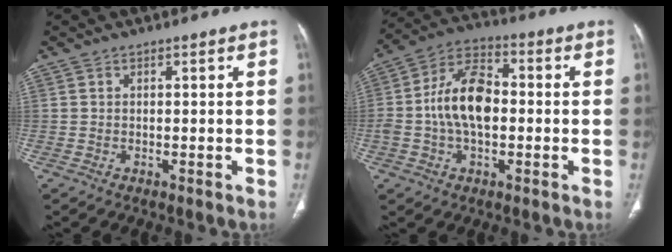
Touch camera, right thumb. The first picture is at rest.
{"total": 12.6, "force": [-0.6, 7.3, 10.3], "torque": [-0.186, 0.029, -0.018]}